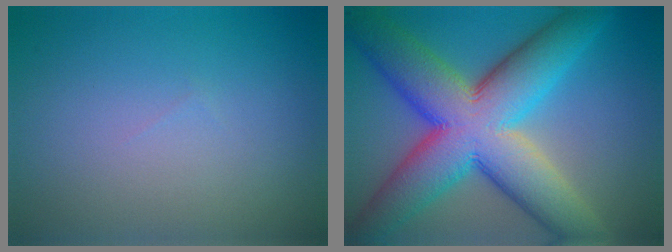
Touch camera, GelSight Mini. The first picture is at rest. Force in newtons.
{"total": 14.0, "press": 14.0, "slide": 0.7}